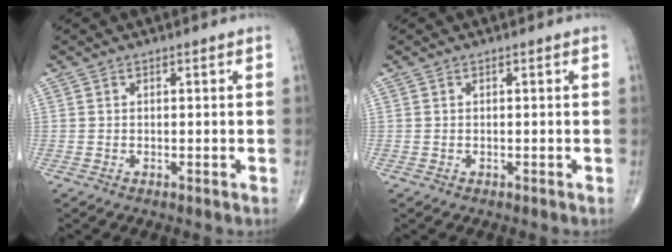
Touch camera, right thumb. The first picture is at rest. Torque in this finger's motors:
{"motor_torque": [0.91, 0.00, 0.00, -0.13, 0.01]}